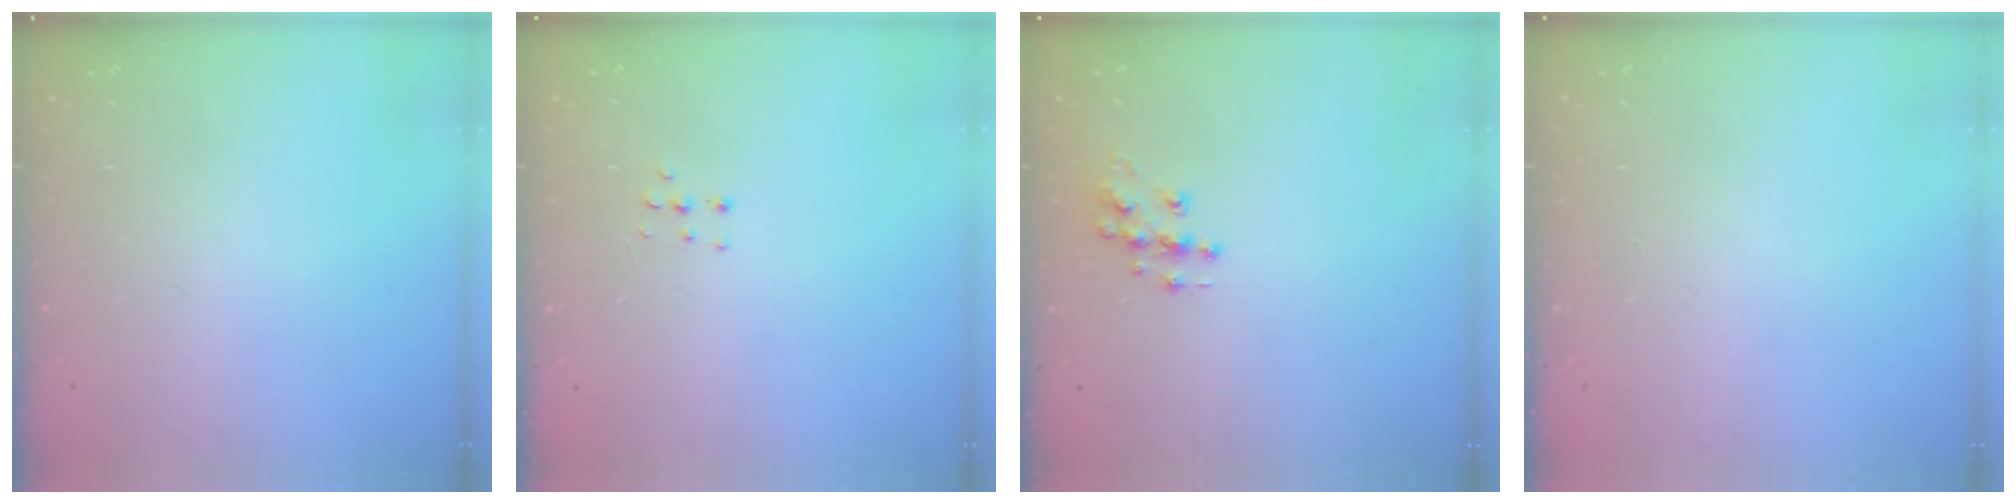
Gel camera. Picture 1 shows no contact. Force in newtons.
{"total": 3.8, "press": 3.7, "slide": 0.9}
{"total": 8.7, "press": 8.7, "slide": 0.5}
{"total": 0.0}